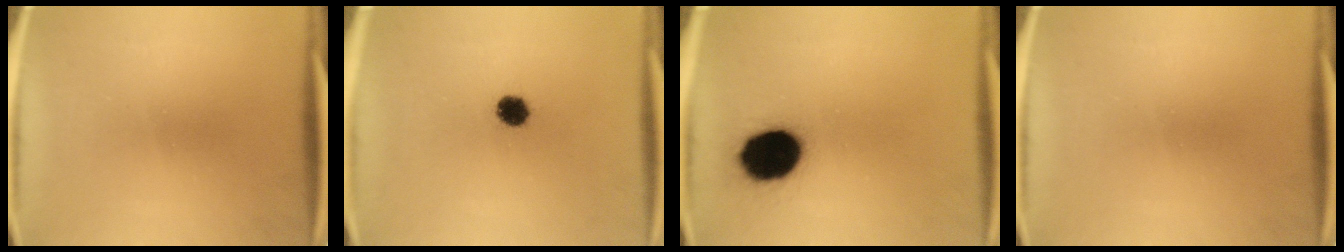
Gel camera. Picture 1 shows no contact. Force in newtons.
{"total": 5.0}
{"total": 15.9}
{"total": 0.0}